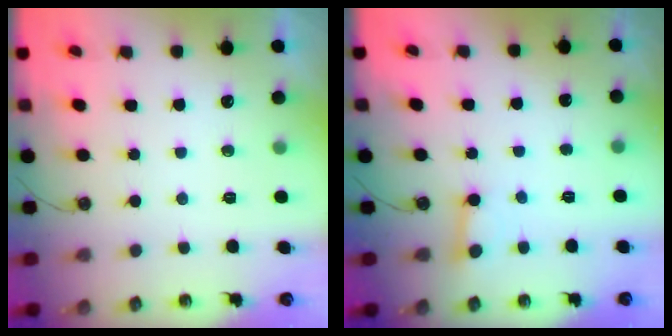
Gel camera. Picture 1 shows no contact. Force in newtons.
{"total": 2.6, "press": 2.5, "slide": 0.3}